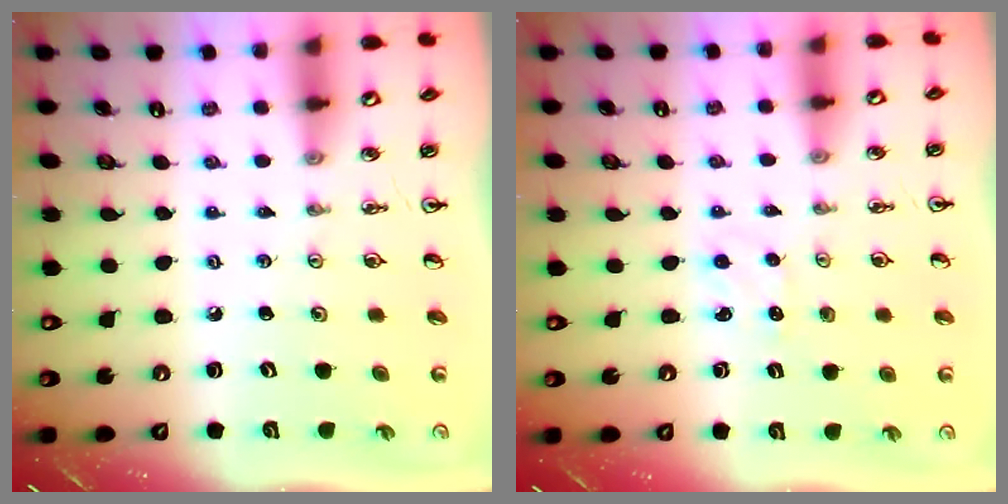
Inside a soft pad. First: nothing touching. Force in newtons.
{"total": 3.1, "press": 3.0, "slide": 0.4}